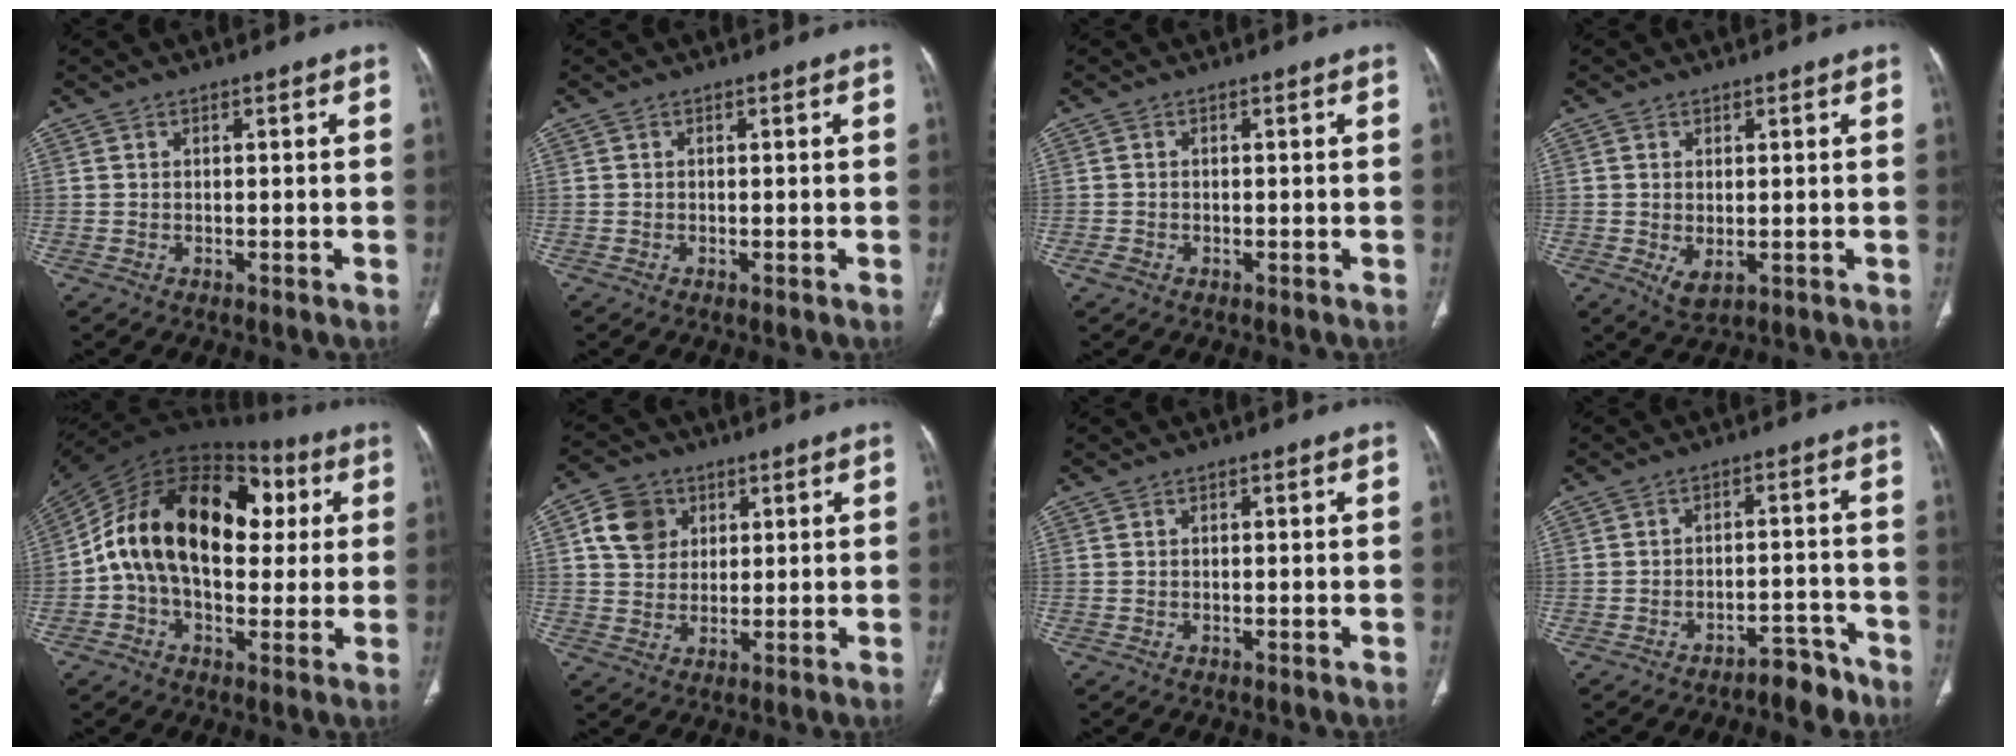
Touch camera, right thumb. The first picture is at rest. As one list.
[{"total": 0.0}, {"total": 1.1, "force": [-0.5, 0.9, 0.5], "torque": [-0.013, 0.001, -0.009]}, {"total": 3.5, "force": [-0.5, 2.0, 2.8], "torque": [-0.051, -0.010, 0.004]}, {"total": 24.5, "force": [4.0, 15.7, 18.4], "torque": [-0.297, 0.043, 0.059]}, {"total": 8.1, "force": [2.9, 6.7, 3.4], "torque": [-0.040, -0.004, 0.053]}, {"total": 0.0}, {"total": 5.5, "force": [-4.4, 2.5, 2.1], "torque": [-0.016, 0.049, -0.059]}]